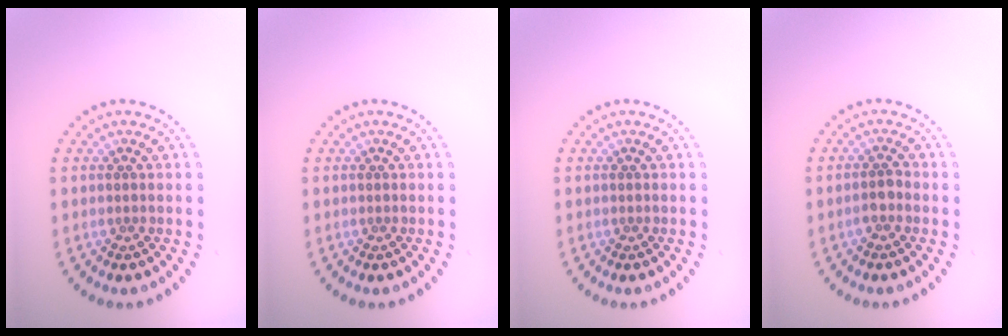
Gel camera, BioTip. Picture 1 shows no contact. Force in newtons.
{"total": 0.0}
{"total": 0.0}
{"total": 1.5, "press": 1.2, "slide": 0.8}